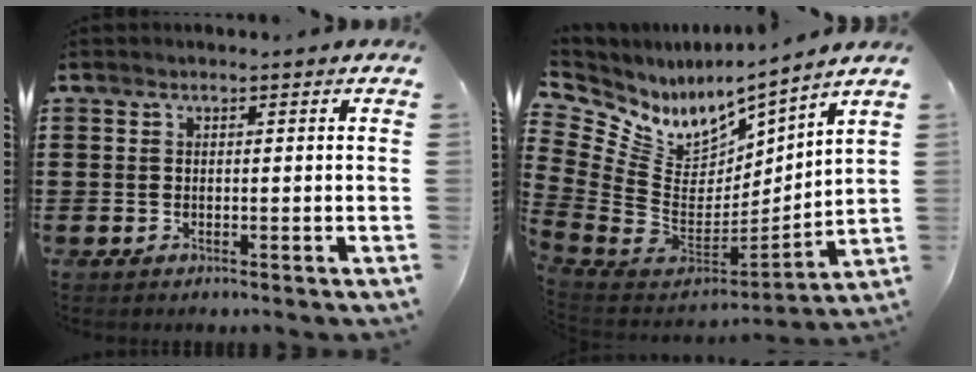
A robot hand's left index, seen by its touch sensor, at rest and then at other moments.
{"total": 6.5, "force": [3.9, 4.3, 2.9], "torque": [-0.109, -0.062, 0.066]}